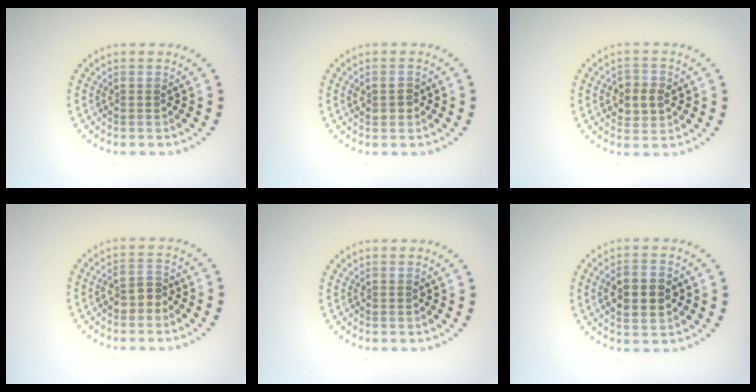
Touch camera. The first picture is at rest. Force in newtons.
{"total": 1.4, "press": 1.4, "slide": 0.1}
{"total": 2.9, "press": 2.8, "slide": 0.5}
{"total": 2.1, "press": 2.0, "slide": 0.8}
{"total": 0.0}
{"total": 4.5, "press": 4.5, "slide": 0.3}